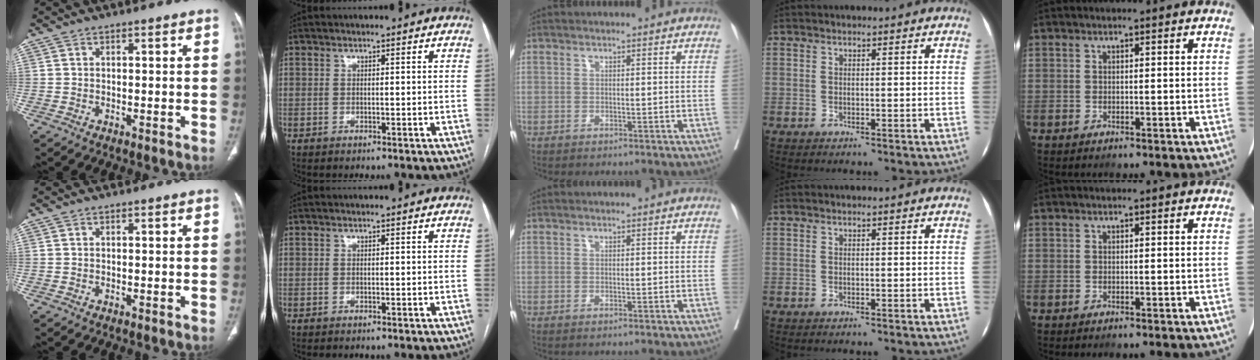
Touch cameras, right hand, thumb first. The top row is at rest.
{}